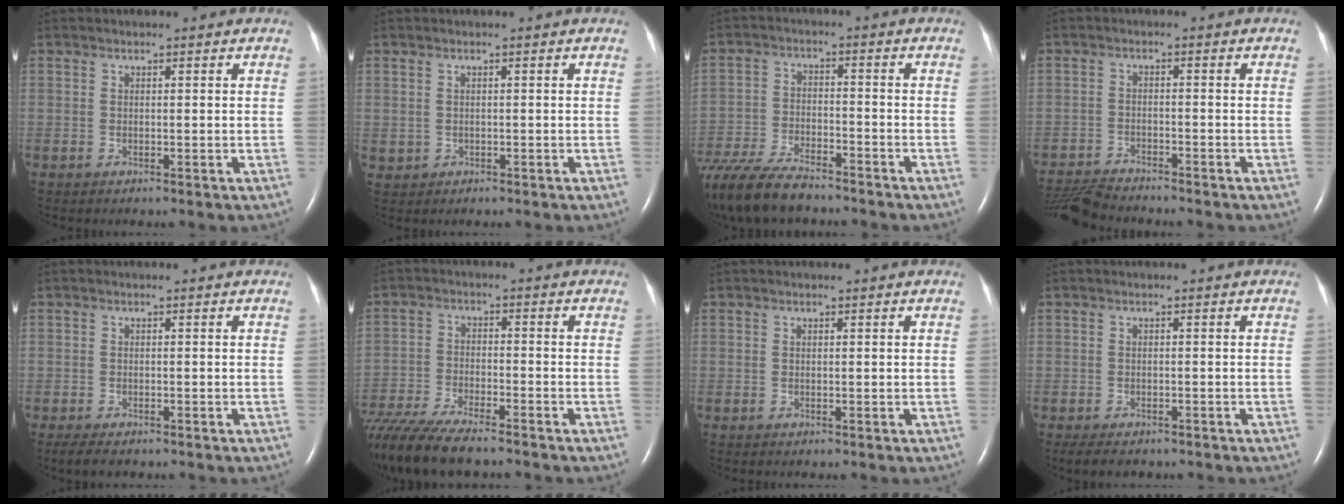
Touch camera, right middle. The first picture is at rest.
{"total": 1.0, "force": [-0.1, 1.0, 0.2], "torque": [-0.007, 0.001, 0.006]}
{"total": 14.9, "force": [-12.4, 3.4, 7.5], "torque": [-0.159, -0.034, -0.211]}
{"total": 8.0, "force": [-7.8, 0.4, 1.9], "torque": [-0.037, -0.015, -0.138]}
{"total": 3.1, "force": [-2.4, 1.0, 1.8], "torque": [-0.036, -0.009, -0.031]}
{"total": 14.2, "force": [-11.9, 2.2, 7.4], "torque": [-0.145, -0.034, -0.199]}
{"total": 0.0}
{"total": 4.6, "force": [-3.6, 1.8, 2.1], "torque": [-0.034, -0.009, -0.047]}